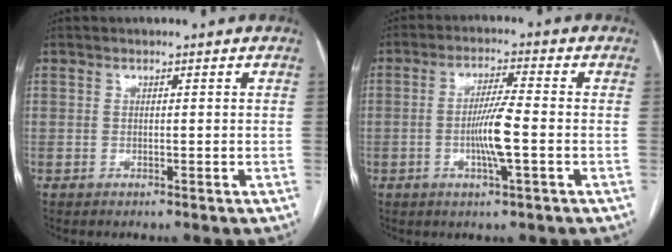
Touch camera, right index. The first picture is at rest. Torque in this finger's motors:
{"motor_torque": [1.21, -0.11, 0.48, 0.14]}